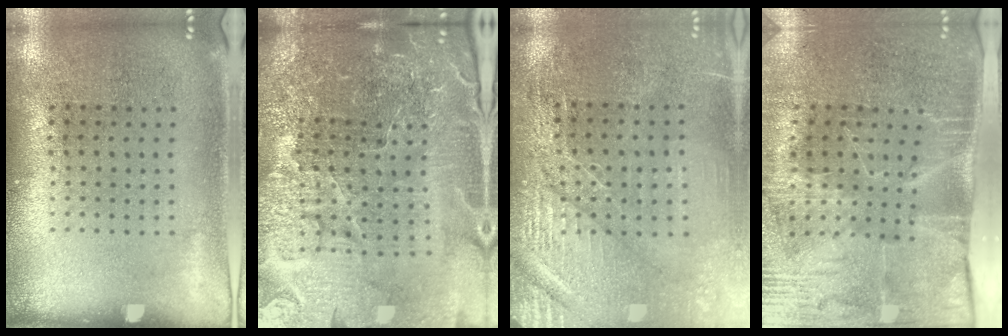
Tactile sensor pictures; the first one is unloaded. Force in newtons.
{"total": 5.8, "press": 5.3, "slide": 2.4}
{"total": 3.2, "press": 3.2, "slide": 0.4}
{"total": 4.3, "press": 3.6, "slide": 2.4}